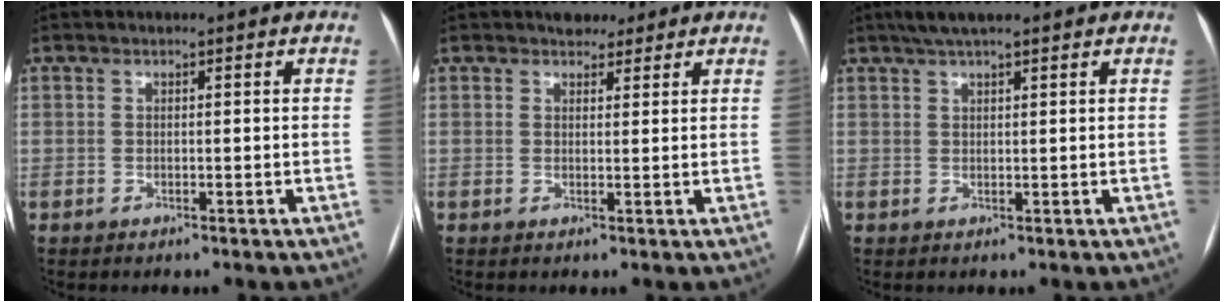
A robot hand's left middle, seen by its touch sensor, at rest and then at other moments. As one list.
[{"total": 3.1, "force": [2.5, 1.7, 1.0], "torque": [-0.013, 0.008, 0.035]}, {"total": 5.1, "force": [3.8, 0.9, 3.2], "torque": [-0.057, 0.024, 0.064]}]